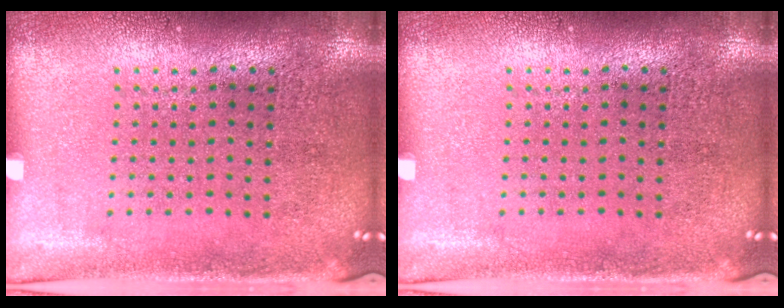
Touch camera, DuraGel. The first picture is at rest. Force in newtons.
{"total": 0.0}